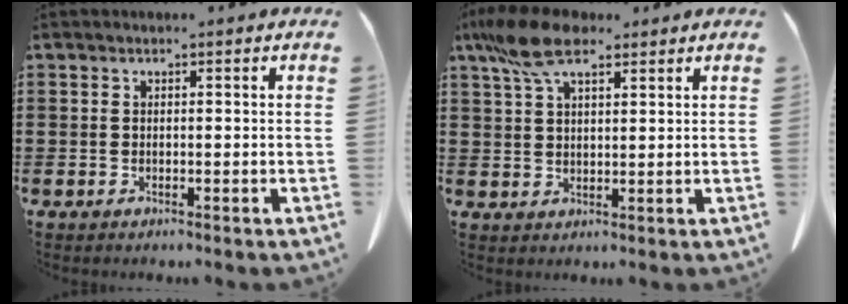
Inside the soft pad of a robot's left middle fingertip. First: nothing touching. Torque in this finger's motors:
{"motor_torque": [1.98, 0.17, 0.49, 0.19]}